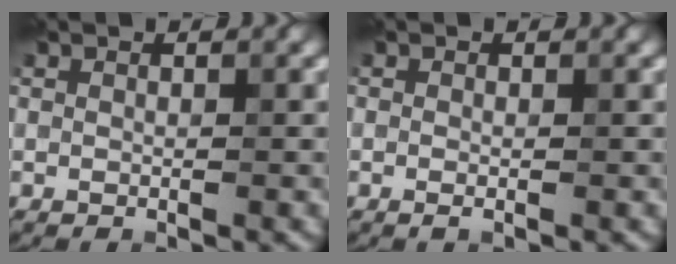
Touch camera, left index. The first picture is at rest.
{"total": 0.6, "force": [-0.2, 0.1, 0.5], "torque": [-0.010, -0.005, -0.002]}